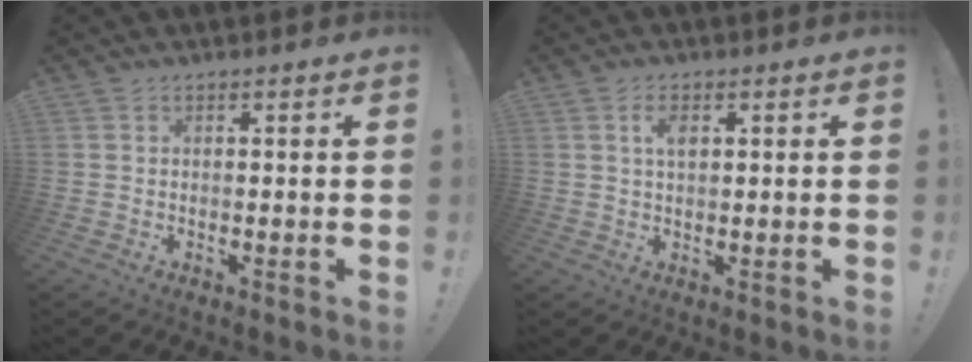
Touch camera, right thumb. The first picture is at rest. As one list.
[{"total": 3.8, "force": [1.4, 2.0, 3.0], "torque": [-0.047, 0.001, 0.020]}]